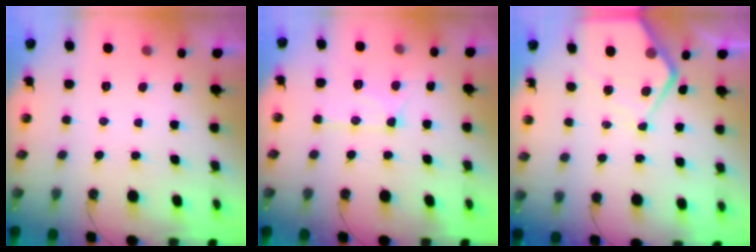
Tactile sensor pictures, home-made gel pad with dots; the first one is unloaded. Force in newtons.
{"total": 12.8, "press": 12.8, "slide": 0.8}
{"total": 8.9, "press": 8.9, "slide": 1.1}